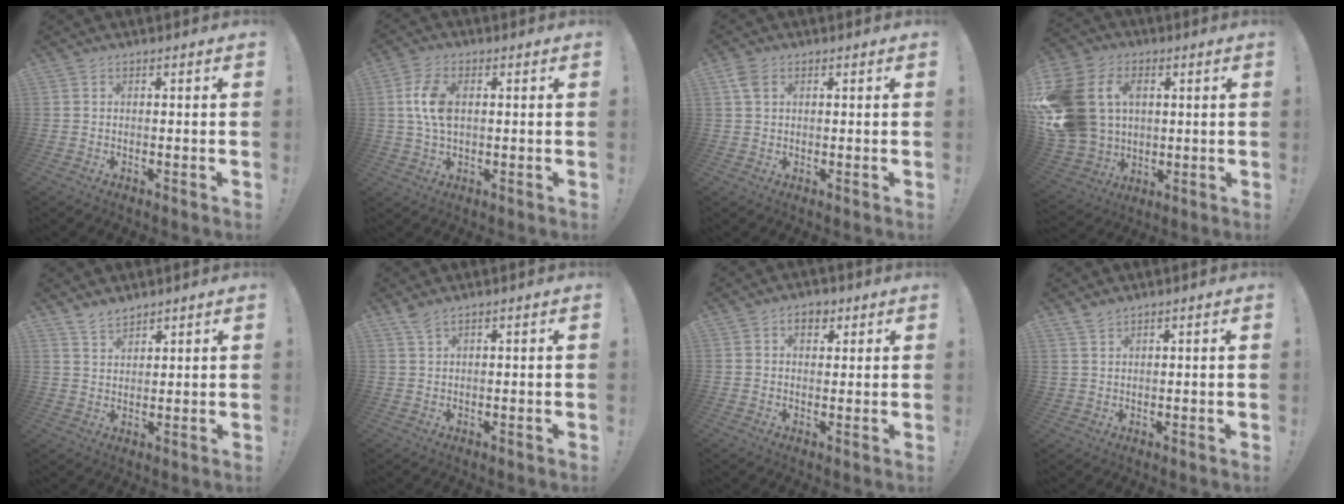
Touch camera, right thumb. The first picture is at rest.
{"total": 8.4, "force": [1.3, 5.0, 6.6], "torque": [-0.135, 0.004, 0.022]}
{"total": 4.1, "force": [1.8, 2.6, 2.6], "torque": [-0.044, 0.003, 0.035]}
{"total": 21.7, "force": [4.7, 16.9, 12.7], "torque": [-0.271, -0.010, 0.099]}
{"total": 5.2, "force": [4.6, 1.8, 1.4], "torque": [-0.017, -0.033, 0.086]}
{"total": 2.8, "force": [2.4, 0.5, 1.4], "torque": [-0.024, -0.010, 0.042]}
{"total": 4.5, "force": [2.0, 3.1, 2.5], "torque": [-0.030, 0.002, 0.032]}
{"total": 3.2, "force": [2.8, 1.3, 0.9], "torque": [-0.007, -0.020, 0.051]}